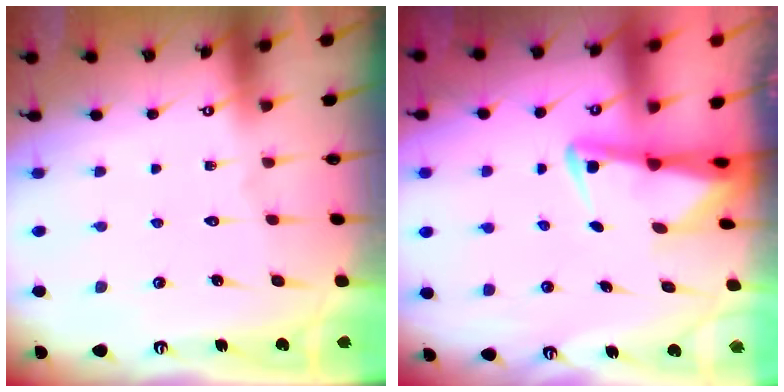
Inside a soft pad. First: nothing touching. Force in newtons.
{"total": 2.8, "press": 2.7, "slide": 0.6}